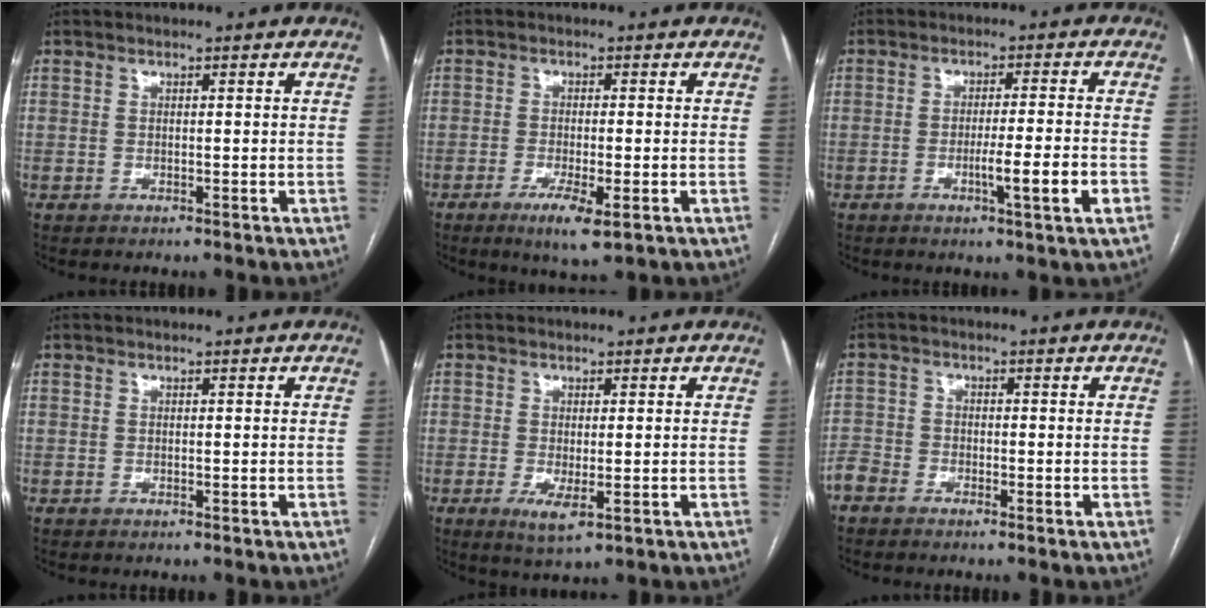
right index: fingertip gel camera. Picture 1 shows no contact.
{"total": 5.5, "force": [-2.6, 0.7, 4.8], "torque": [-0.085, -0.012, -0.041]}
{"total": 6.8, "force": [-2.4, -0.6, 6.4], "torque": [-0.099, -0.011, -0.039]}
{"total": 0.0}
{"total": 3.8, "force": [-1.2, 1.0, 3.5], "torque": [-0.057, -0.009, -0.011]}
{"total": 2.9, "force": [-2.4, 1.6, 0.2], "torque": [-0.002, 0.000, -0.054]}